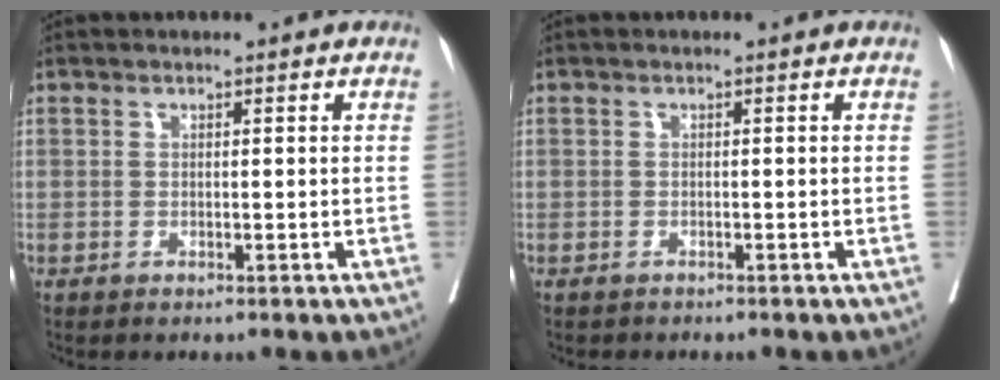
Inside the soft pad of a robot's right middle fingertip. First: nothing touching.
{"total": 0.9, "force": [-0.8, 0.4, 0.1], "torque": [-0.012, -0.001, -0.015]}